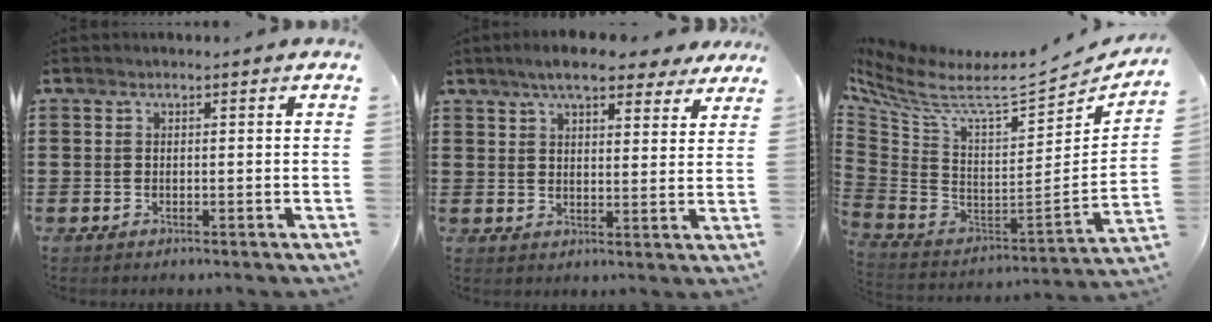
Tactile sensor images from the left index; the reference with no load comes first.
{"total": 7.6, "force": [6.3, 1.7, 3.8], "torque": [-0.076, -0.012, 0.113]}
{"total": 6.0, "force": [4.6, 1.2, 3.6], "torque": [-0.095, -0.060, 0.074]}